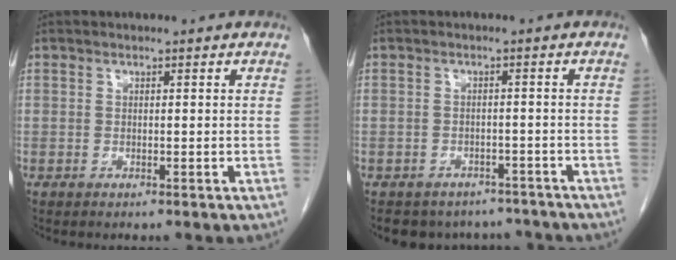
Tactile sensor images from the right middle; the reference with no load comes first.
{"total": 8.8, "force": [-7.7, 4.1, 0.9], "torque": [-0.003, 0.013, -0.087]}